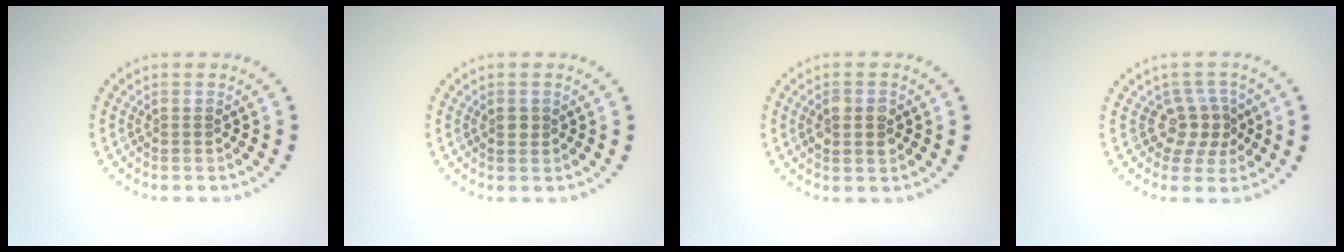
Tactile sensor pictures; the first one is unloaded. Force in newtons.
{"total": 1.0, "press": 1.0, "slide": 0.2}
{"total": 2.6, "press": 2.6, "slide": 0.2}
{"total": 3.0, "press": 2.2, "slide": 2.0}